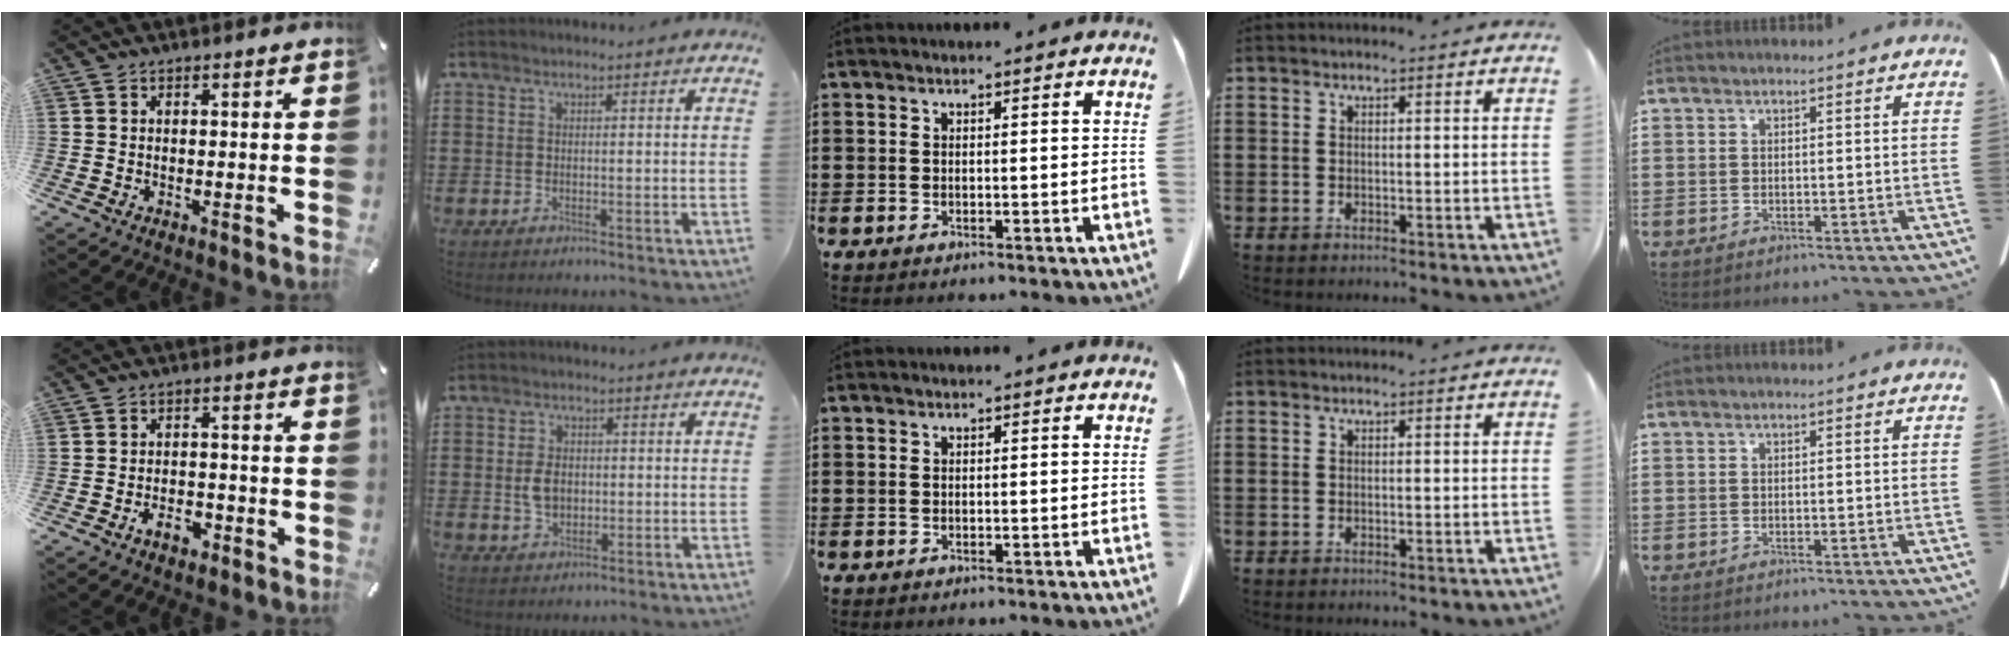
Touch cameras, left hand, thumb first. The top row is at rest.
{"thumb": {"total": 4.9, "force": [-2.9, 2.9, 2.8], "torque": [-0.048, 0.013, -0.051]}, "index": {"total": 4.2, "force": [-0.1, 2.9, 3.1], "torque": [-0.062, 0.003, -0.006]}}